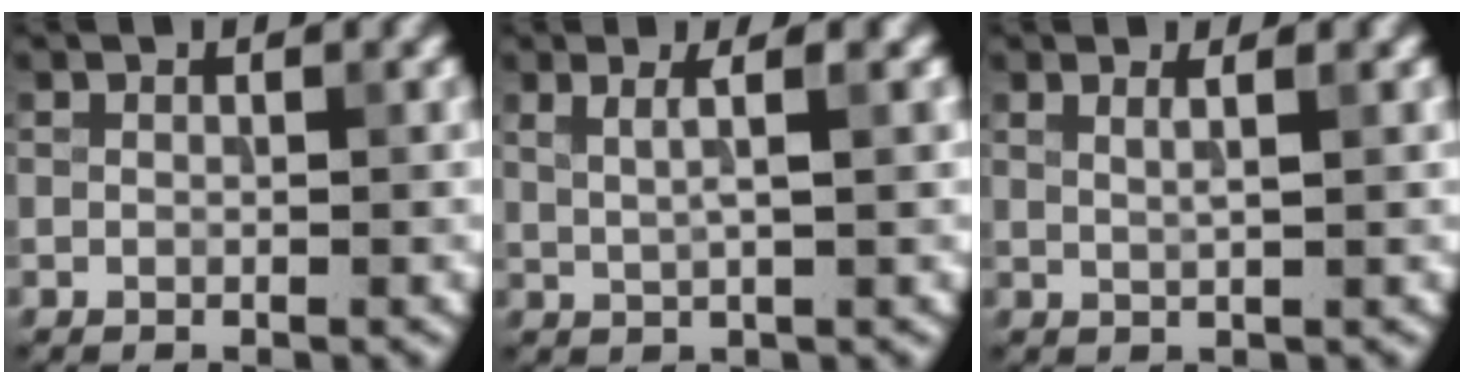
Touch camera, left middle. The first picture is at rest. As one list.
[{"total": 3.1, "force": [1.3, 1.0, 2.6], "torque": [-0.030, 0.001, 0.008]}, {"total": 2.1, "force": [1.0, 0.8, 1.6], "torque": [-0.011, 0.003, -0.002]}]